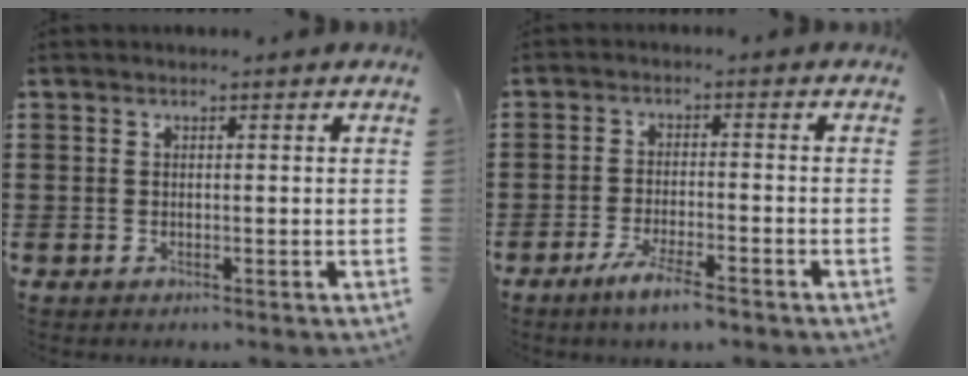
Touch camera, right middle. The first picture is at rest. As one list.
[{"total": 4.4, "force": [-3.1, 0.4, 3.0], "torque": [-0.062, -0.005, -0.057]}]